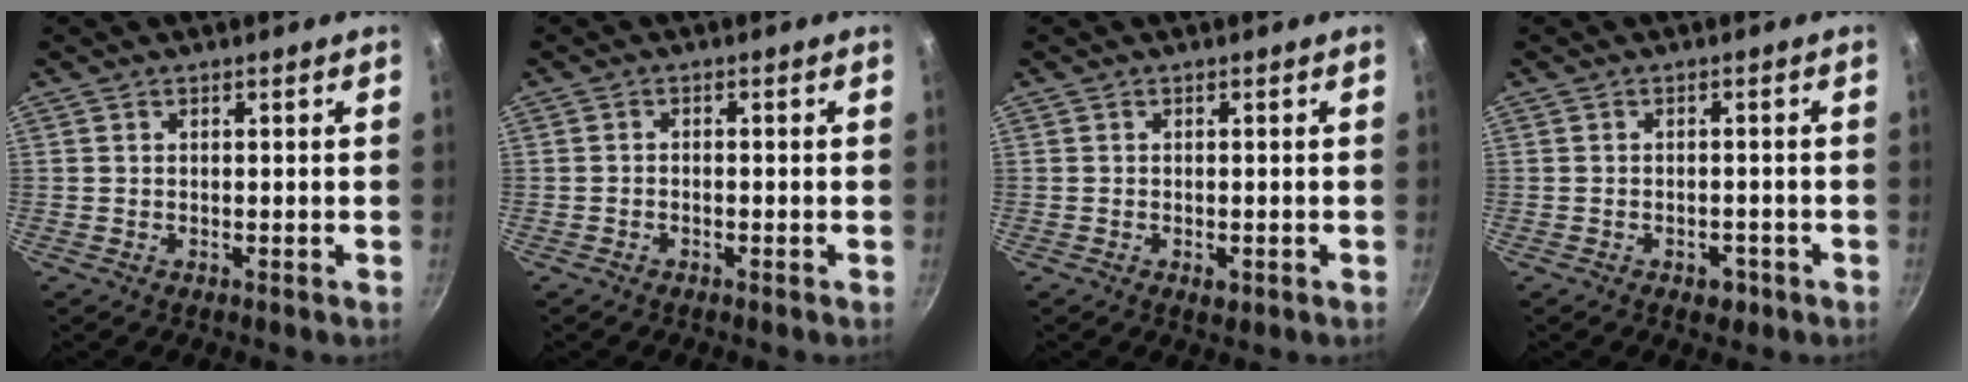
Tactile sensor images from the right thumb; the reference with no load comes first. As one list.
[{"total": 0.7, "force": [-0.5, 0.3, 0.4], "torque": [-0.004, 0.005, -0.013]}, {"total": 1.4, "force": [-0.6, 0.8, 1.0], "torque": [-0.014, -0.001, -0.007]}, {"total": 2.4, "force": [-1.4, 1.5, 1.3], "torque": [-0.008, 0.008, -0.017]}]